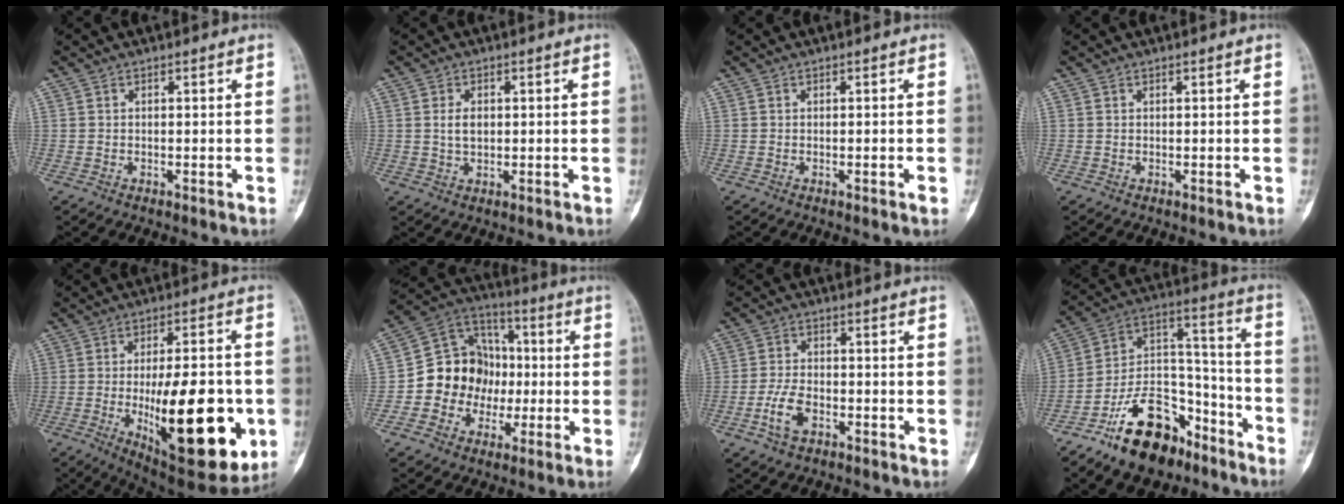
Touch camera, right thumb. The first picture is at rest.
{"total": 1.6, "force": [0.2, 1.0, 1.2], "torque": [-0.018, -0.001, 0.005]}
{"total": 1.5, "force": [-0.4, 0.2, 1.4], "torque": [-0.025, 0.000, -0.004]}
{"total": 0.0}
{"total": 24.7, "force": [-5.4, 9.2, 22.2], "torque": [-0.299, -0.007, -0.060]}
{"total": 14.6, "force": [-1.7, 12.8, 6.7], "torque": [-0.057, 0.041, -0.036]}
{"total": 5.5, "force": [-2.5, 3.1, 3.8], "torque": [-0.078, 0.015, -0.052]}
{"total": 18.7, "force": [-12.4, 10.2, 9.7], "torque": [-0.125, 0.107, -0.214]}